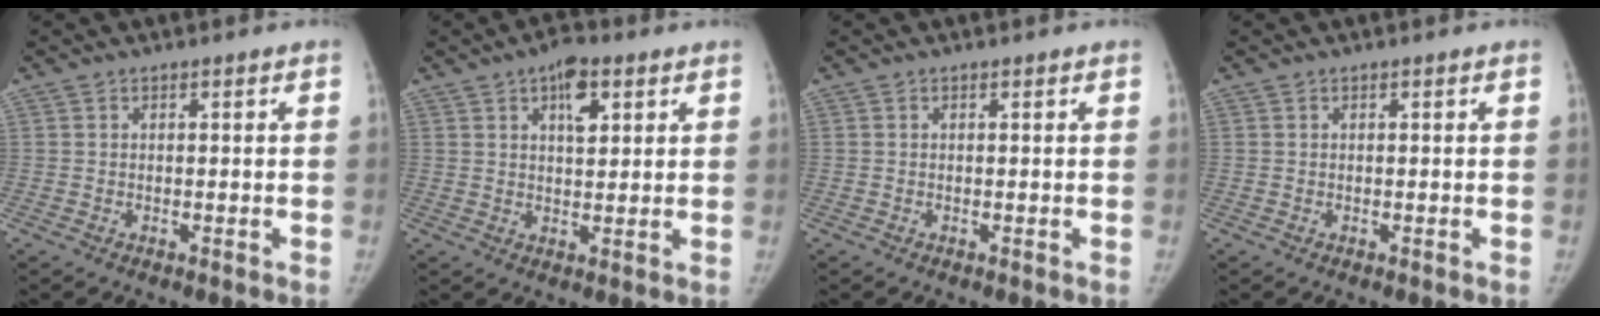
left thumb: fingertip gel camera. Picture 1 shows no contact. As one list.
[{"total": 6.6, "force": [3.1, 3.2, 4.8], "torque": [-0.055, -0.009, 0.045]}, {"total": 0.0}, {"total": 0.0}]